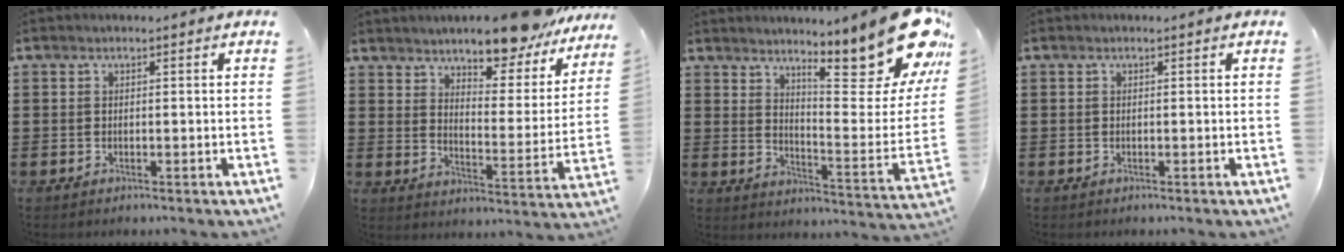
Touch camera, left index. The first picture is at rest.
{"total": 8.9, "force": [8.5, 0.6, 2.7], "torque": [-0.055, -0.066, 0.147]}
{"total": 17.2, "force": [12.0, 3.5, 11.8], "torque": [-0.176, -0.090, 0.193]}
{"total": 0.0}